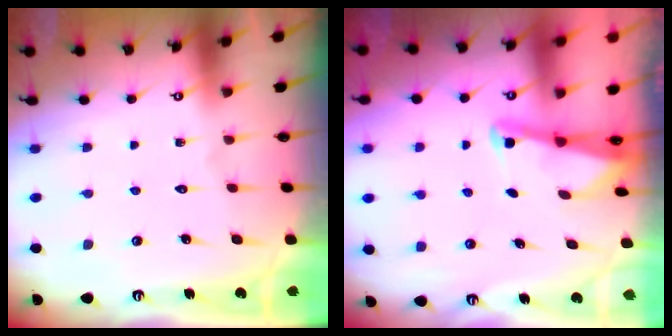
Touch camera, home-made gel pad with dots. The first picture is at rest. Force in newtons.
{"total": 2.2, "press": 2.2, "slide": 0.3}